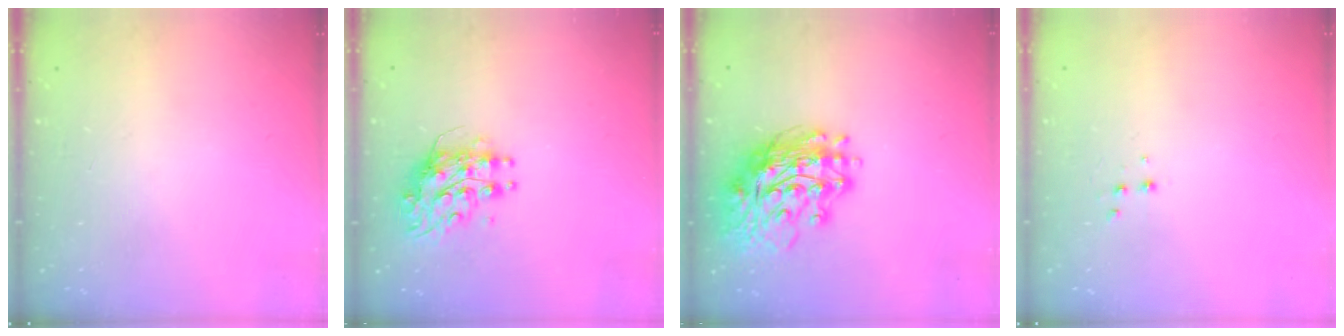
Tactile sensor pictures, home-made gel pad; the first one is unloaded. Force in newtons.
{"total": 8.9, "press": 8.9, "slide": 0.5}
{"total": 17.0, "press": 16.8, "slide": 2.5}
{"total": 1.9, "press": 1.9, "slide": 0.2}